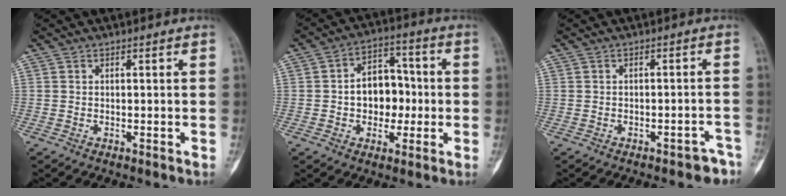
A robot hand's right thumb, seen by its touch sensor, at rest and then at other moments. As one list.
[{"total": 10.5, "force": [-0.7, 7.7, 7.1], "torque": [-0.060, 0.030, -0.015]}, {"total": 4.1, "force": [-3.1, 1.8, 2.0], "torque": [-0.009, 0.029, -0.033]}]